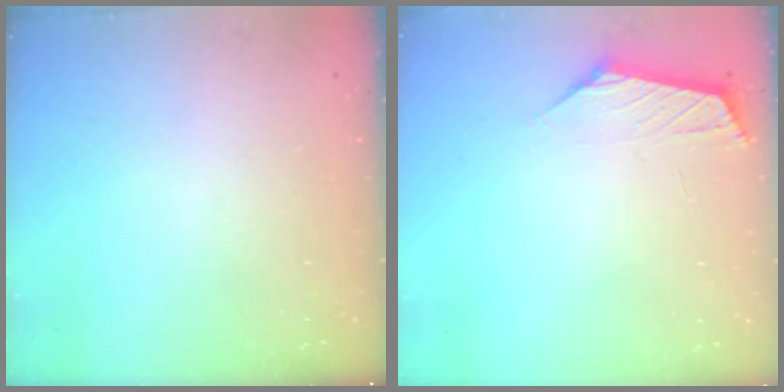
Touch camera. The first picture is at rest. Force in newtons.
{"total": 1.0, "press": 0.9, "slide": 0.4}